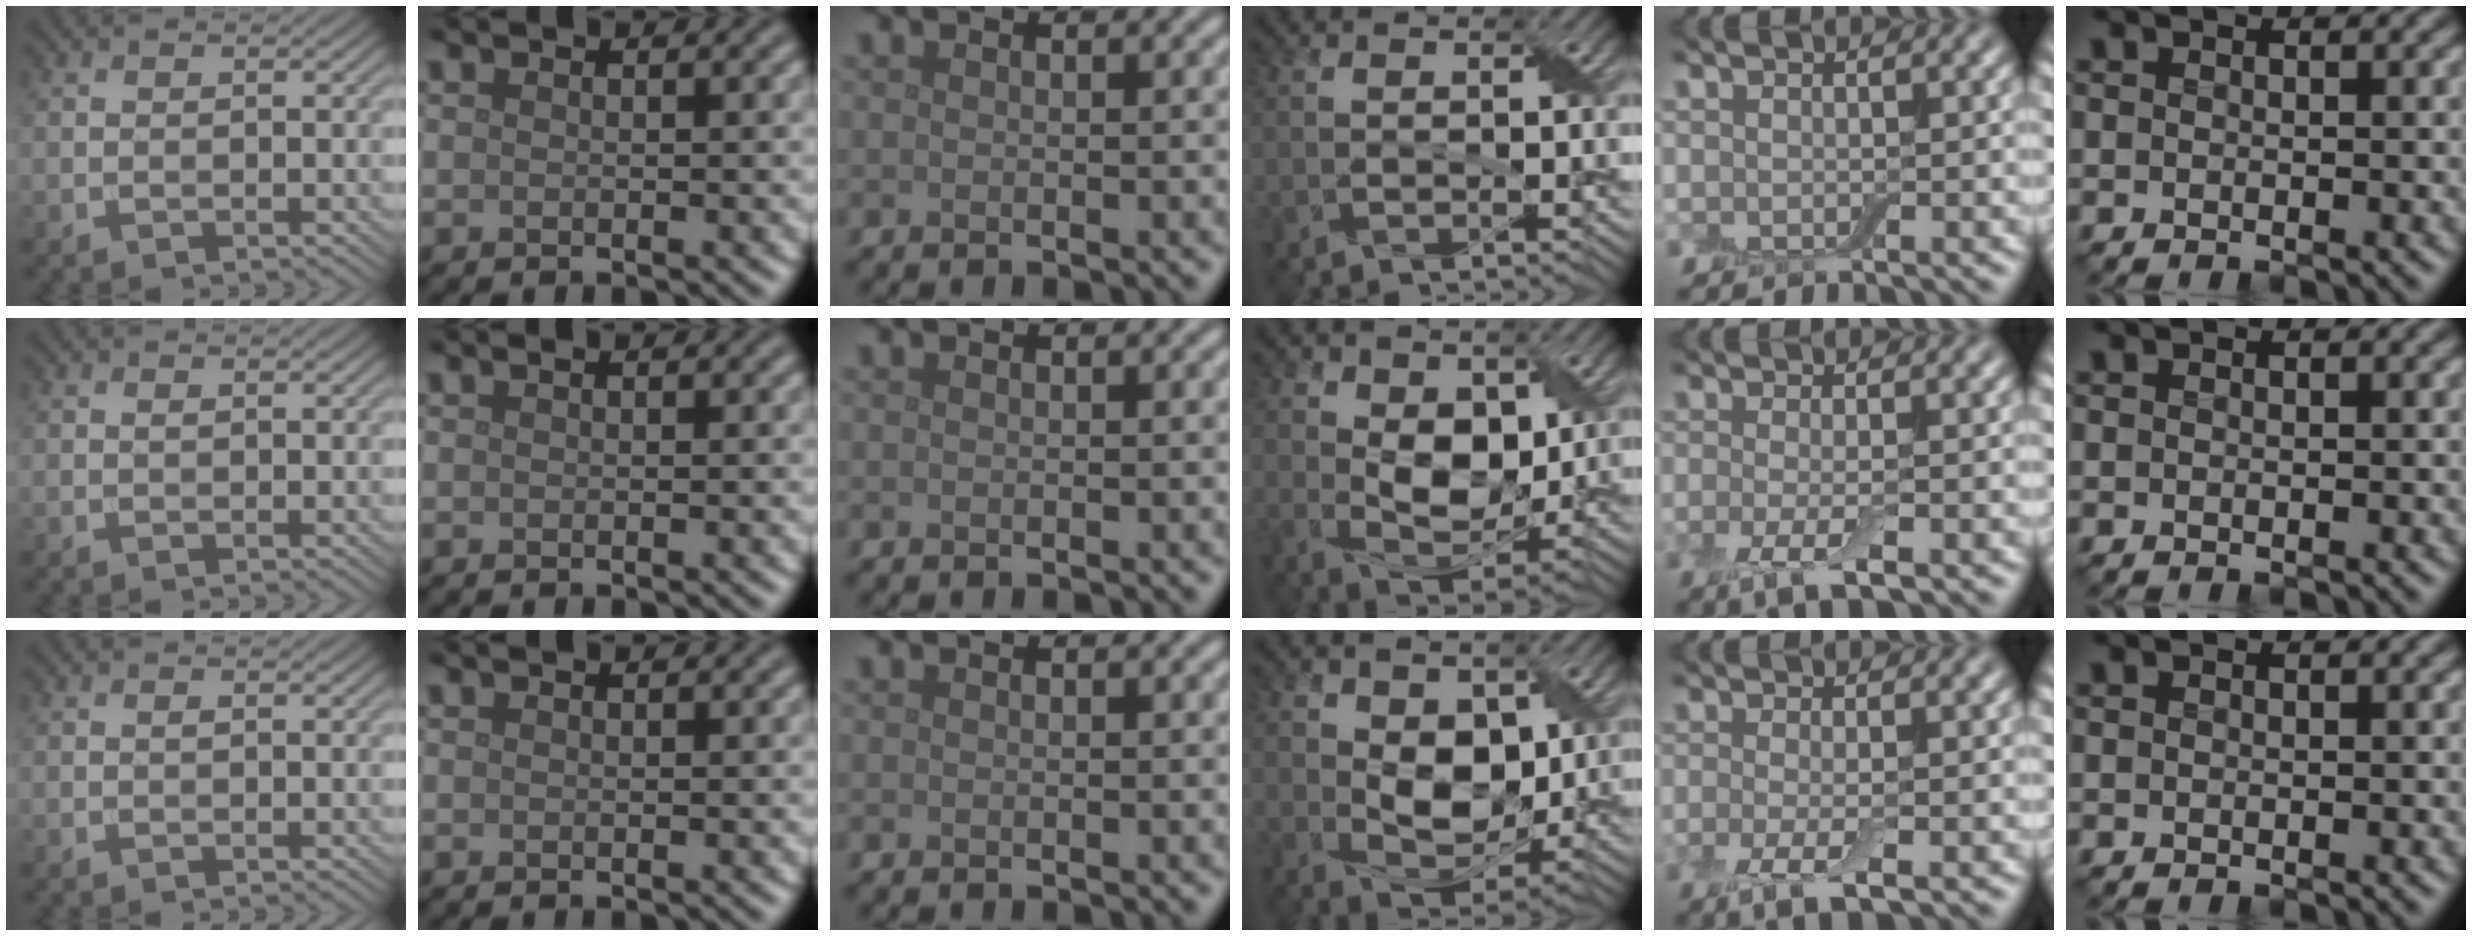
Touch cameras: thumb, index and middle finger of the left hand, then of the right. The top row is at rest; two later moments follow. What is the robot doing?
{"motion": "peel", "object": "small bumper sticker"}